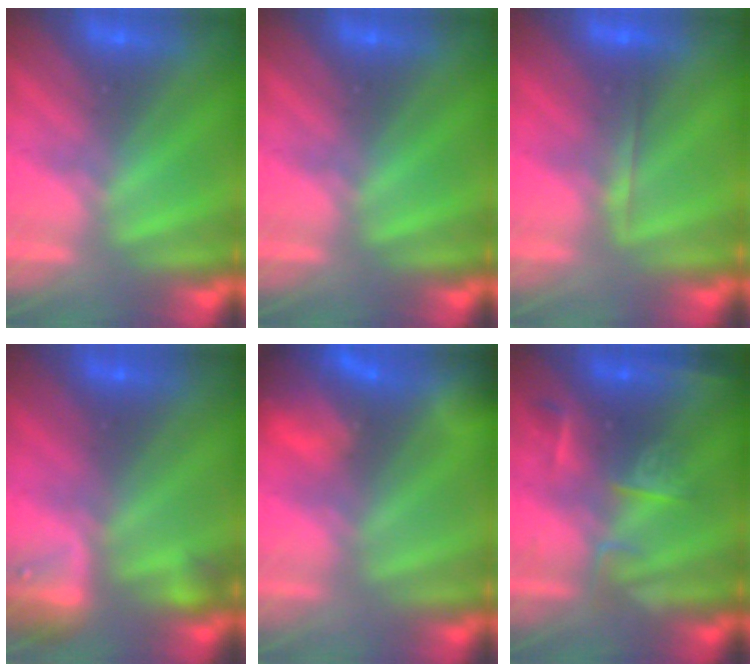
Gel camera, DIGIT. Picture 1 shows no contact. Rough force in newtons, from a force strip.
{"total": 0.0}
{"total": 1.9}
{"total": 8.8}
{"total": 9.0}
{"total": 2.5}